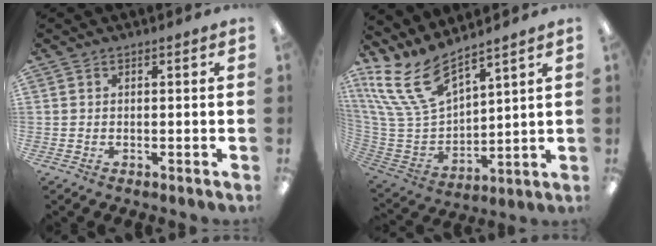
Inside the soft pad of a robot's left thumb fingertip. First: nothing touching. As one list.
[{"total": 17.2, "force": [11.4, 8.0, 10.0], "torque": [-0.259, -0.065, 0.210]}]